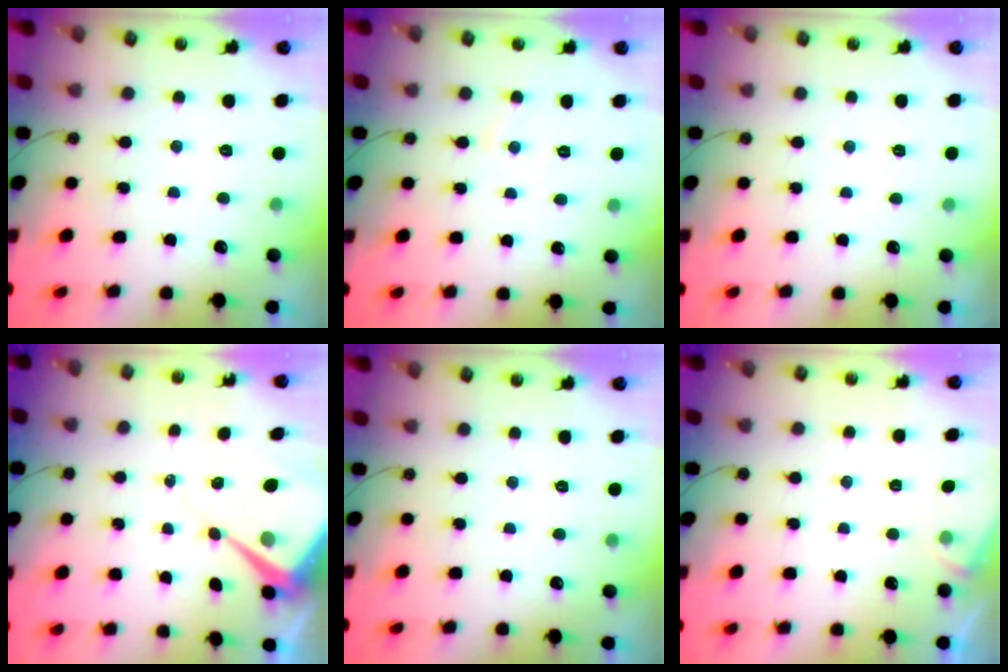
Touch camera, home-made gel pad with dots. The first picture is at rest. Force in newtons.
{"total": 4.9, "press": 4.9, "slide": 0.5}
{"total": 2.9, "press": 2.9, "slide": 0.5}
{"total": 10.8, "press": 10.7, "slide": 0.7}
{"total": 0.0}
{"total": 5.3, "press": 5.3, "slide": 0.5}